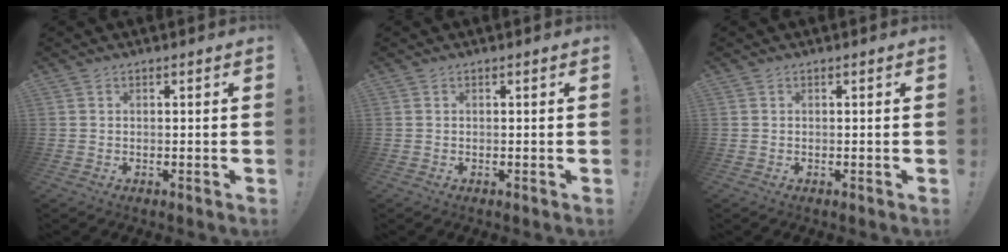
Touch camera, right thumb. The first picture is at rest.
{"total": 0.0}
{"total": 0.0}